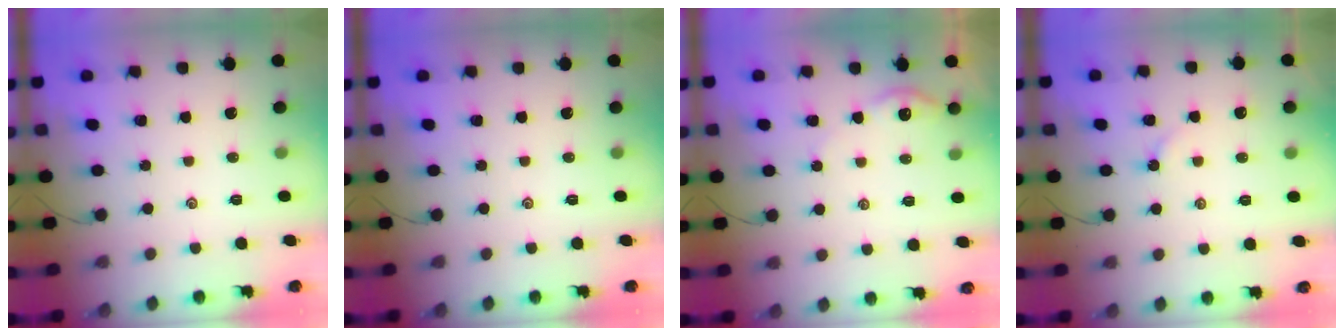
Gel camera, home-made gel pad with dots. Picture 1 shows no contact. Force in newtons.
{"total": 0.0}
{"total": 3.7, "press": 3.6, "slide": 0.4}
{"total": 2.1, "press": 2.1, "slide": 0.2}